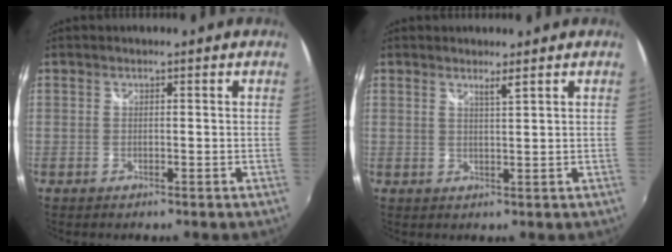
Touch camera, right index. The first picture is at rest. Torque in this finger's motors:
{"motor_torque": [-0.09, 0.08, 0.00, 0.02]}